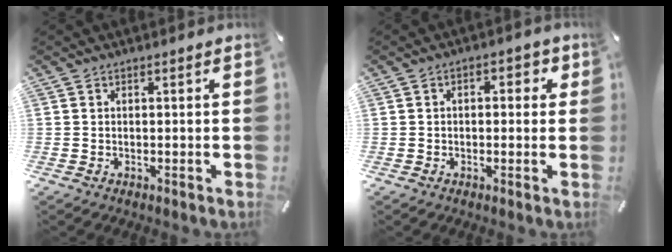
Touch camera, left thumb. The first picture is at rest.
{"total": 3.0, "force": [-0.3, 2.0, 2.3], "torque": [-0.030, 0.006, -0.012]}